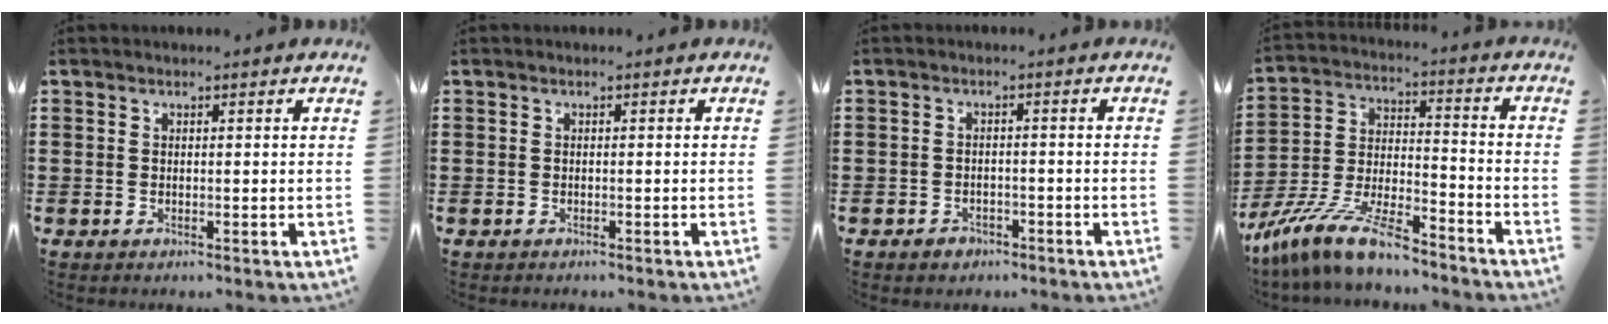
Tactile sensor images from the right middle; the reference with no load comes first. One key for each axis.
{"total": 0.0}
{"total": 1.5, "fx": -1.2, "fy": 0.8, "fz": 0.4, "tx": -0.011, "ty": 0.000, "tz": -0.026}
{"total": 11.7, "fx": -9.8, "fy": 1.5, "fz": 6.2, "tx": -0.128, "ty": 0.017, "tz": -0.193}